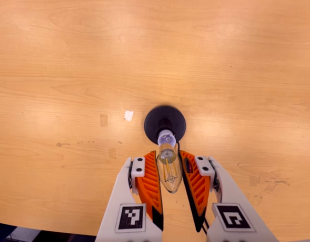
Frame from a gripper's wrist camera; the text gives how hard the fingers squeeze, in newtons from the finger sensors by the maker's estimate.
{"total": 9.4, "left": 8.8, "right": 10.0}